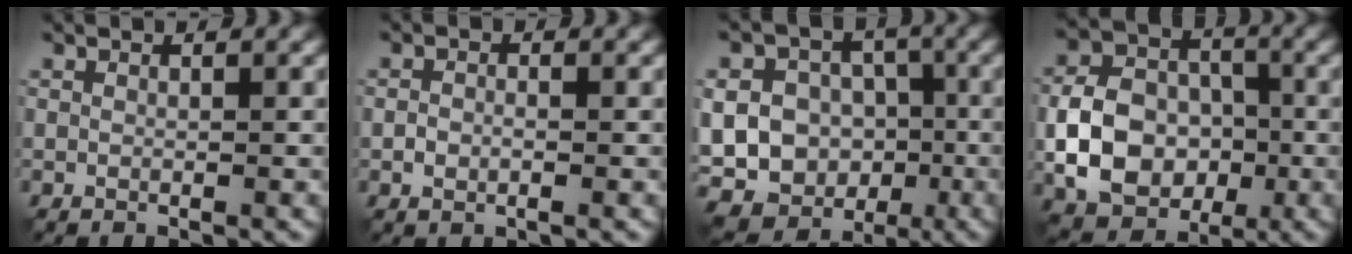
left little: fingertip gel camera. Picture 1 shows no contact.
{"total": 1.3, "force": [-0.4, 0.7, 0.9], "torque": [-0.019, 0.001, -0.010]}
{"total": 19.5, "force": [-4.2, 18.0, 6.1], "torque": [-0.146, -0.013, -0.086]}
{"total": 7.8, "force": [-1.7, 6.0, 4.6], "torque": [-0.081, 0.002, -0.038]}